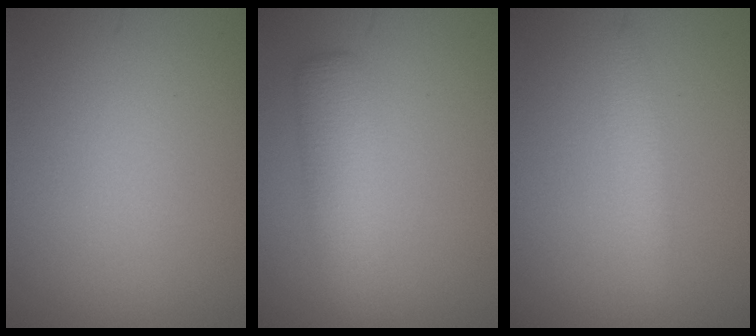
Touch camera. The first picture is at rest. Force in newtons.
{"total": 3.9, "press": 3.9, "slide": 0.2}
{"total": 1.8, "press": 1.8, "slide": 0.1}